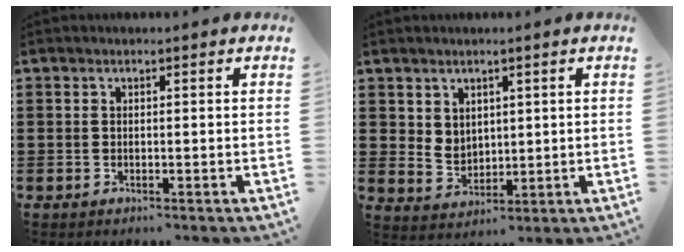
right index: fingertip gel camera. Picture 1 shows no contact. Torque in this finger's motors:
{"motor_torque": [0.67, 0.33, 0.09, 0.03]}